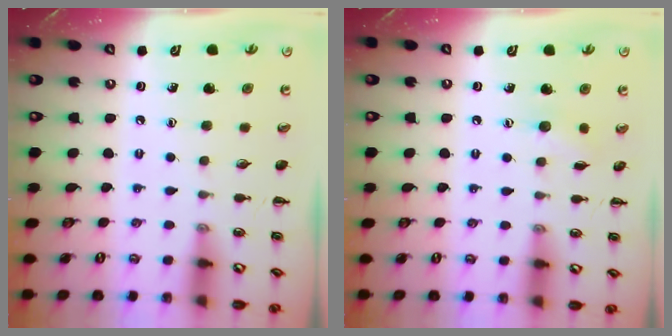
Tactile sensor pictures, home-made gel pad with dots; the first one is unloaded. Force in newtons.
{"total": 5.0, "press": 4.8, "slide": 1.2}